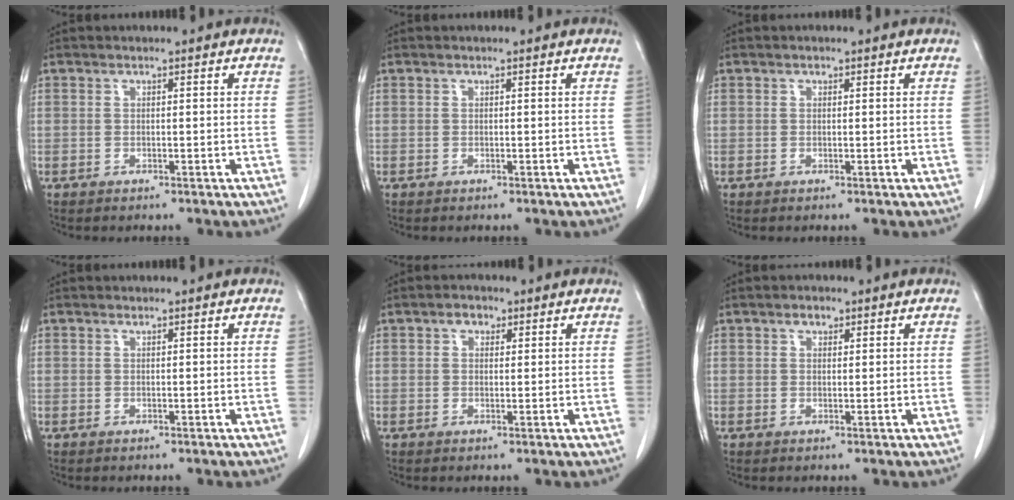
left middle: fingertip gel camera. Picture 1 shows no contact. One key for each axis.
{"total": 0.0}
{"total": 0.0}
{"total": 0.0}
{"total": 1.9, "fx": 1.1, "fy": 1.3, "fz": 0.9, "tx": -0.017, "ty": 0.006, "tz": 0.016}
{"total": 1.2, "fx": 0.8, "fy": 0.7, "fz": 0.5, "tx": -0.007, "ty": -0.001, "tz": 0.012}